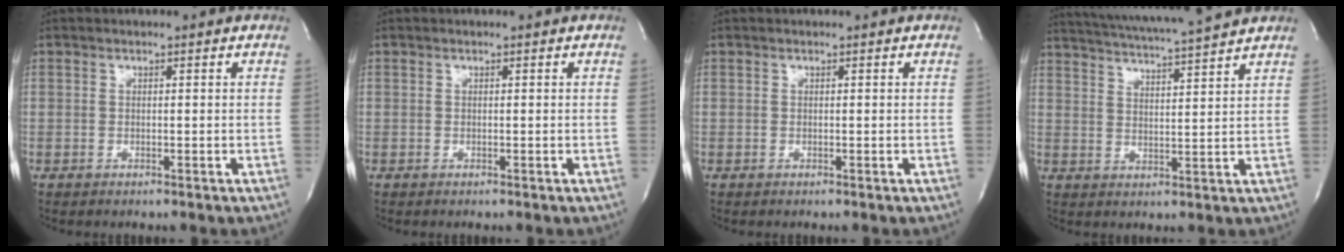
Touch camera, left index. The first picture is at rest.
{"total": 0.0}
{"total": 0.0}
{"total": 13.4, "force": [12.2, -0.8, 5.4], "torque": [-0.102, -0.006, 0.177]}